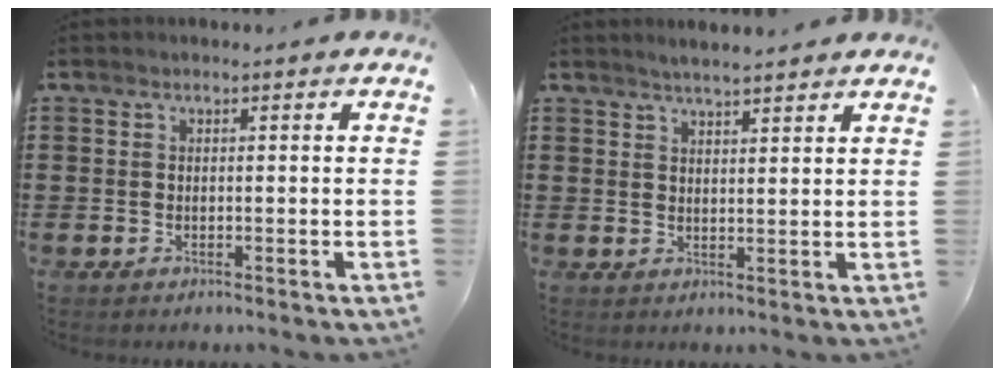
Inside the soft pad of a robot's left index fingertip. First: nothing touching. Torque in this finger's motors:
{"motor_torque": [0.07, -0.11, 0.28, 0.09]}